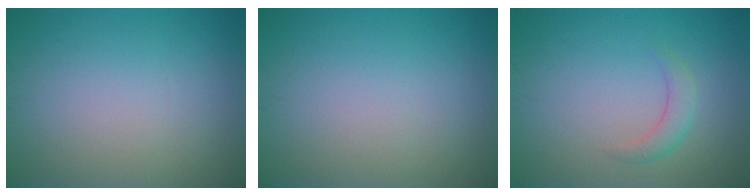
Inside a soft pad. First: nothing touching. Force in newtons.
{"total": 0.0}
{"total": 1.7, "press": 1.7, "slide": 0.1}